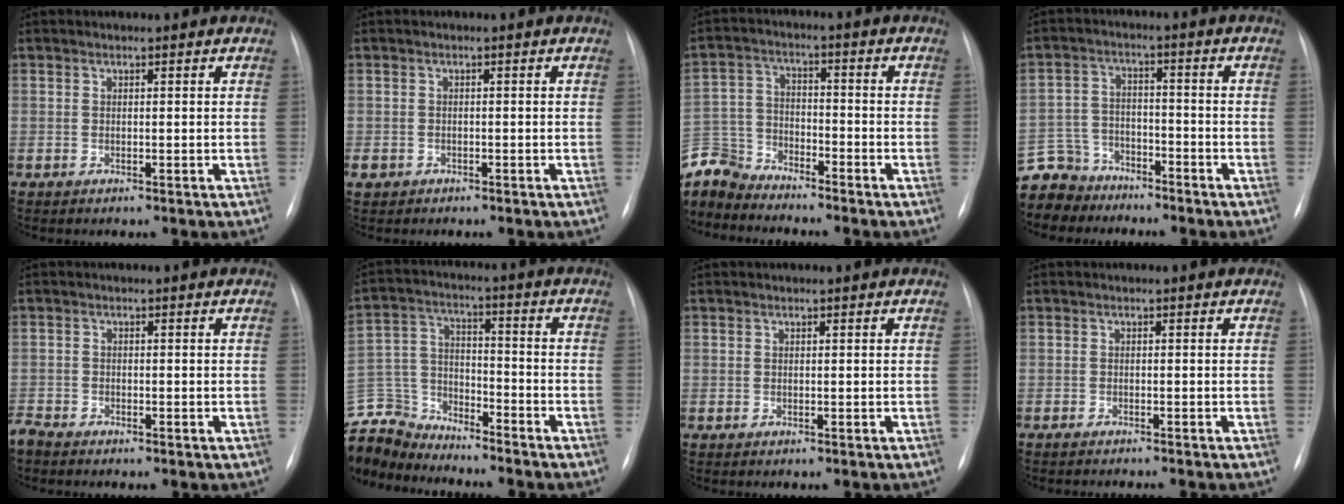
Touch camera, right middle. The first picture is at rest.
{"total": 2.2, "force": [-1.4, 1.6, 0.6], "torque": [-0.014, 0.000, -0.021]}
{"total": 9.7, "force": [-9.3, 2.7, 0.8], "torque": [-0.030, 0.010, -0.186]}
{"total": 9.8, "force": [-8.5, 4.8, 0.5], "torque": [-0.028, 0.010, -0.157]}
{"total": 2.2, "force": [-1.9, 0.8, 0.7], "torque": [-0.017, -0.003, -0.032]}
{"total": 13.5, "force": [-13.0, 2.9, 2.2], "torque": [-0.049, 0.020, -0.247]}
{"total": 0.0}
{"total": 3.3, "force": [-3.0, 0.1, 1.4], "torque": [-0.017, -0.004, -0.038]}